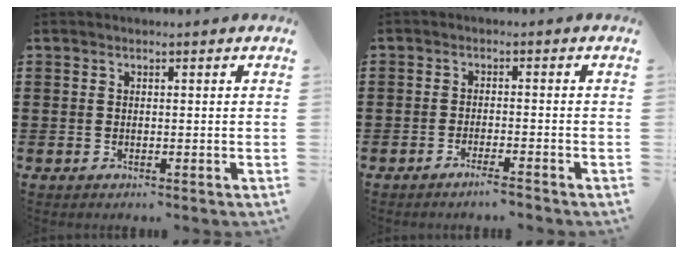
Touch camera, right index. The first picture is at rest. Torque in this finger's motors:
{"motor_torque": [1.23, 0.91, 0.06, 0.03]}